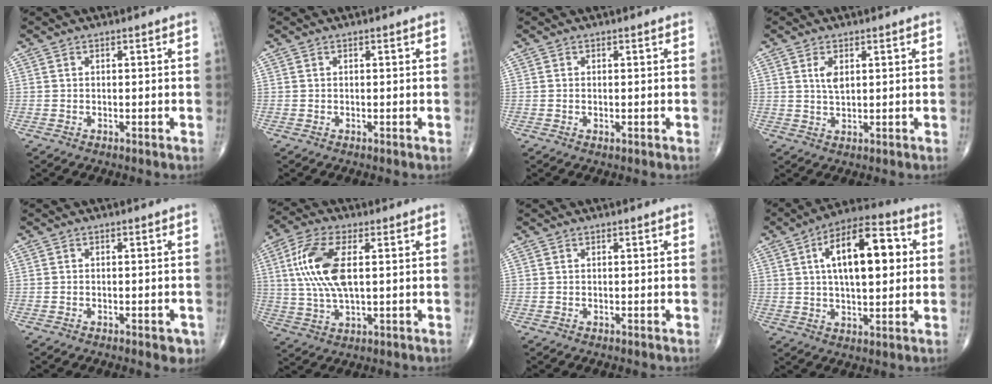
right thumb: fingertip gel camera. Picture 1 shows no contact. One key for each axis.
{"total": 0.0}
{"total": 0.7, "fx": -0.1, "fy": 0.3, "fz": 0.6, "tx": -0.015, "ty": -0.001, "tz": -0.002}
{"total": 3.1, "fx": 1.1, "fy": 1.5, "fz": 2.5, "tx": -0.045, "ty": -0.006, "tz": 0.023}
{"total": 2.9, "fx": -1.5, "fy": 1.3, "fz": 2.1, "tx": -0.017, "ty": 0.004, "tz": -0.016}
{"total": 12.5, "fx": 2.3, "fy": 5.3, "fz": 11.0, "tx": -0.244, "ty": 0.003, "tz": 0.046}
{"total": 0.0}
{"total": 16.9, "fx": 3.5, "fy": 7.6, "fz": 14.8, "tx": -0.216, "ty": 0.015, "tz": 0.050}